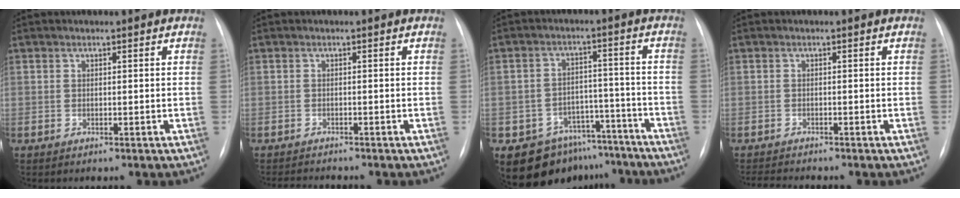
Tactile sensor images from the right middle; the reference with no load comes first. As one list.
[{"total": 2.6, "force": [-2.6, -0.1, 0.4], "torque": [-0.006, -0.011, -0.040]}, {"total": 11.1, "force": [-8.3, 7.0, 2.4], "torque": [-0.023, 0.045, -0.111]}, {"total": 3.1, "force": [-3.0, -0.2, 0.7], "torque": [-0.011, -0.012, -0.048]}]